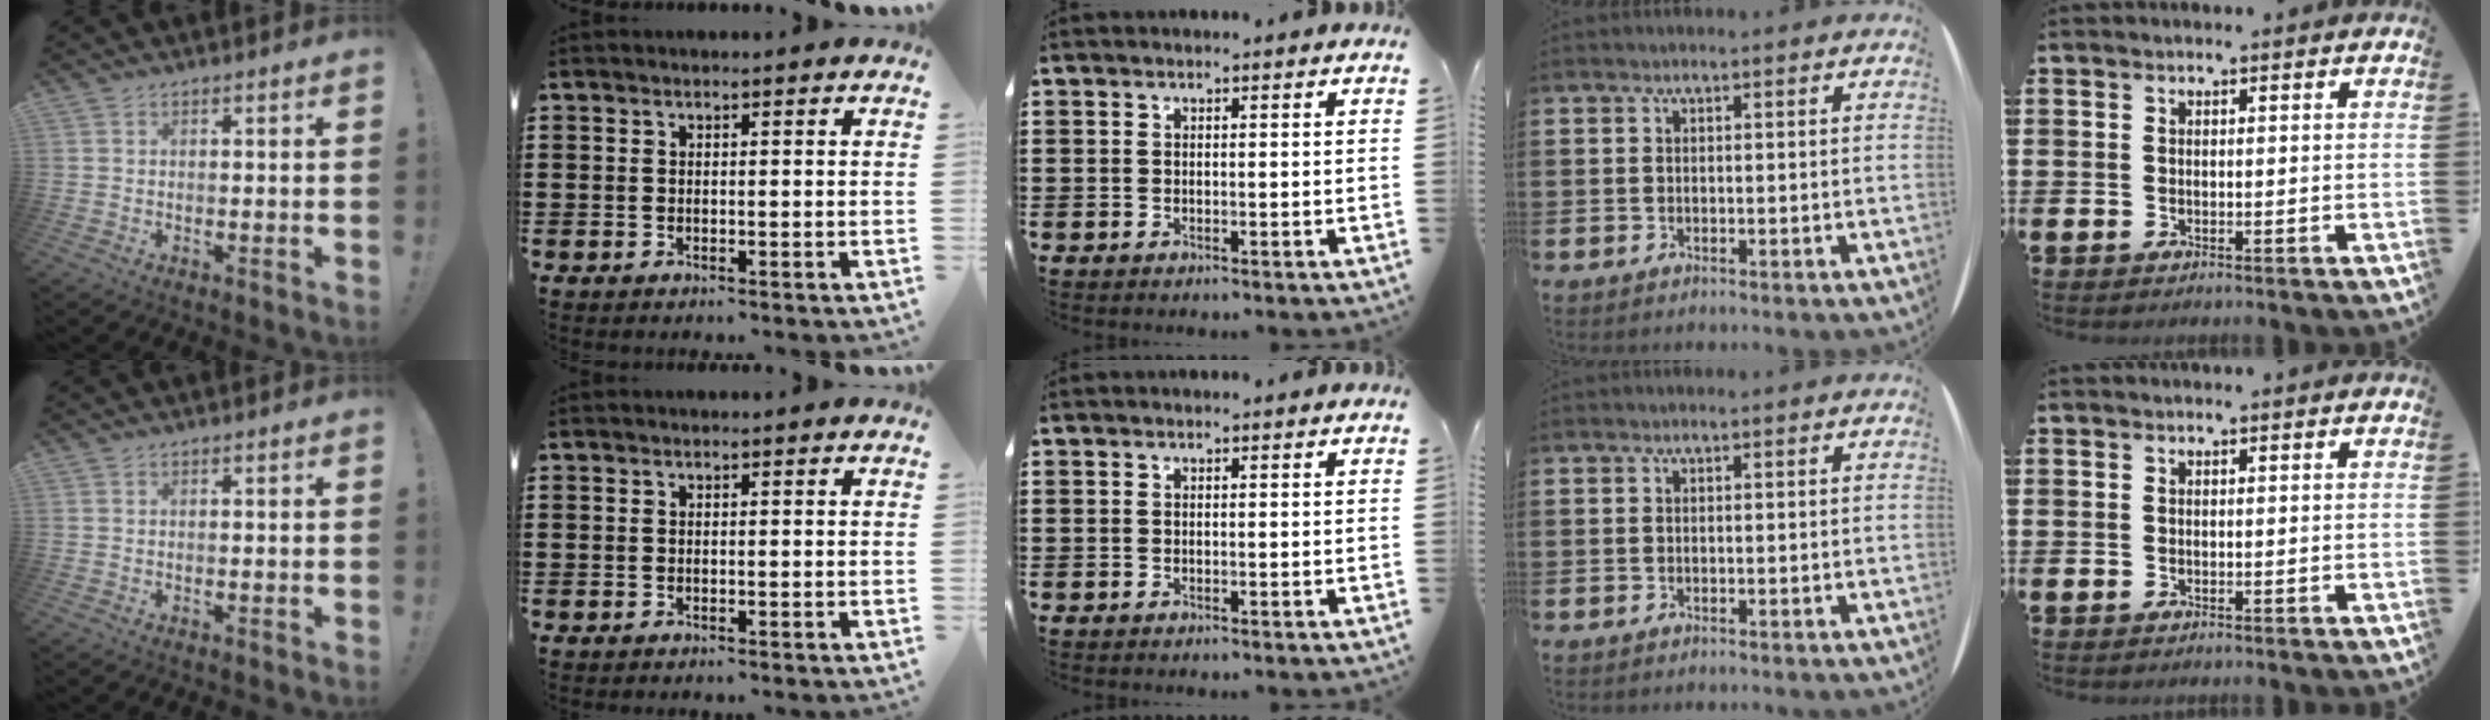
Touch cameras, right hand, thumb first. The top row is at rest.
{}